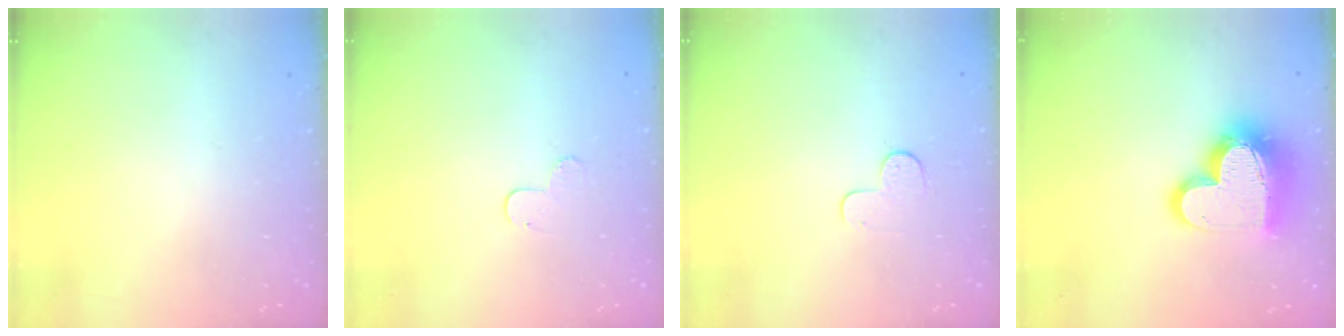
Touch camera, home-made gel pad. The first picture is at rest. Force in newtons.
{"total": 4.8, "press": 4.7, "slide": 0.5}
{"total": 4.8, "press": 4.8, "slide": 0.5}
{"total": 17.4, "press": 17.4, "slide": 1.3}